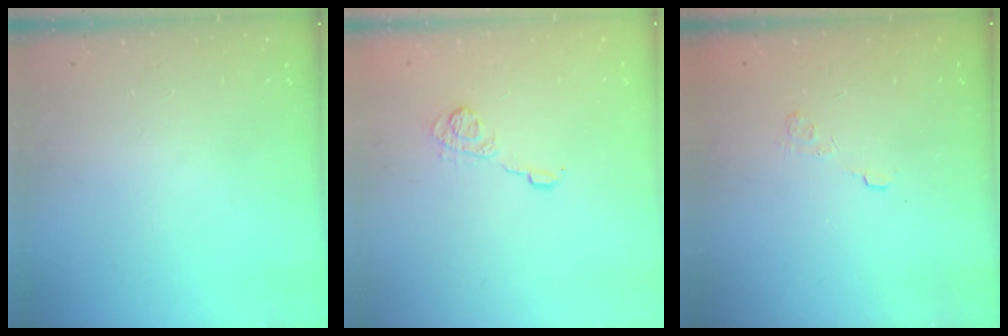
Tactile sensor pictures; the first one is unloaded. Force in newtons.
{"total": 5.9, "press": 5.8, "slide": 1.0}
{"total": 2.4, "press": 1.9, "slide": 1.5}